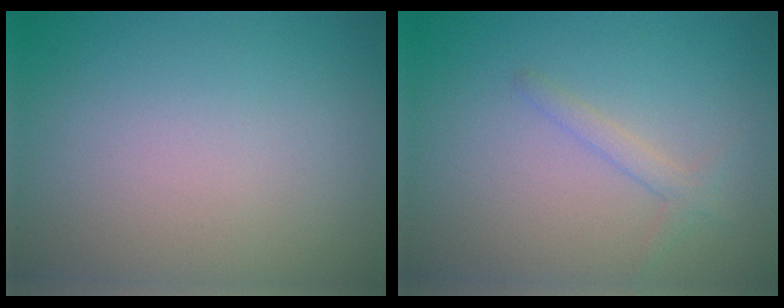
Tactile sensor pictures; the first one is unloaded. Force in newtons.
{"total": 1.4, "press": 1.4, "slide": 0.1}